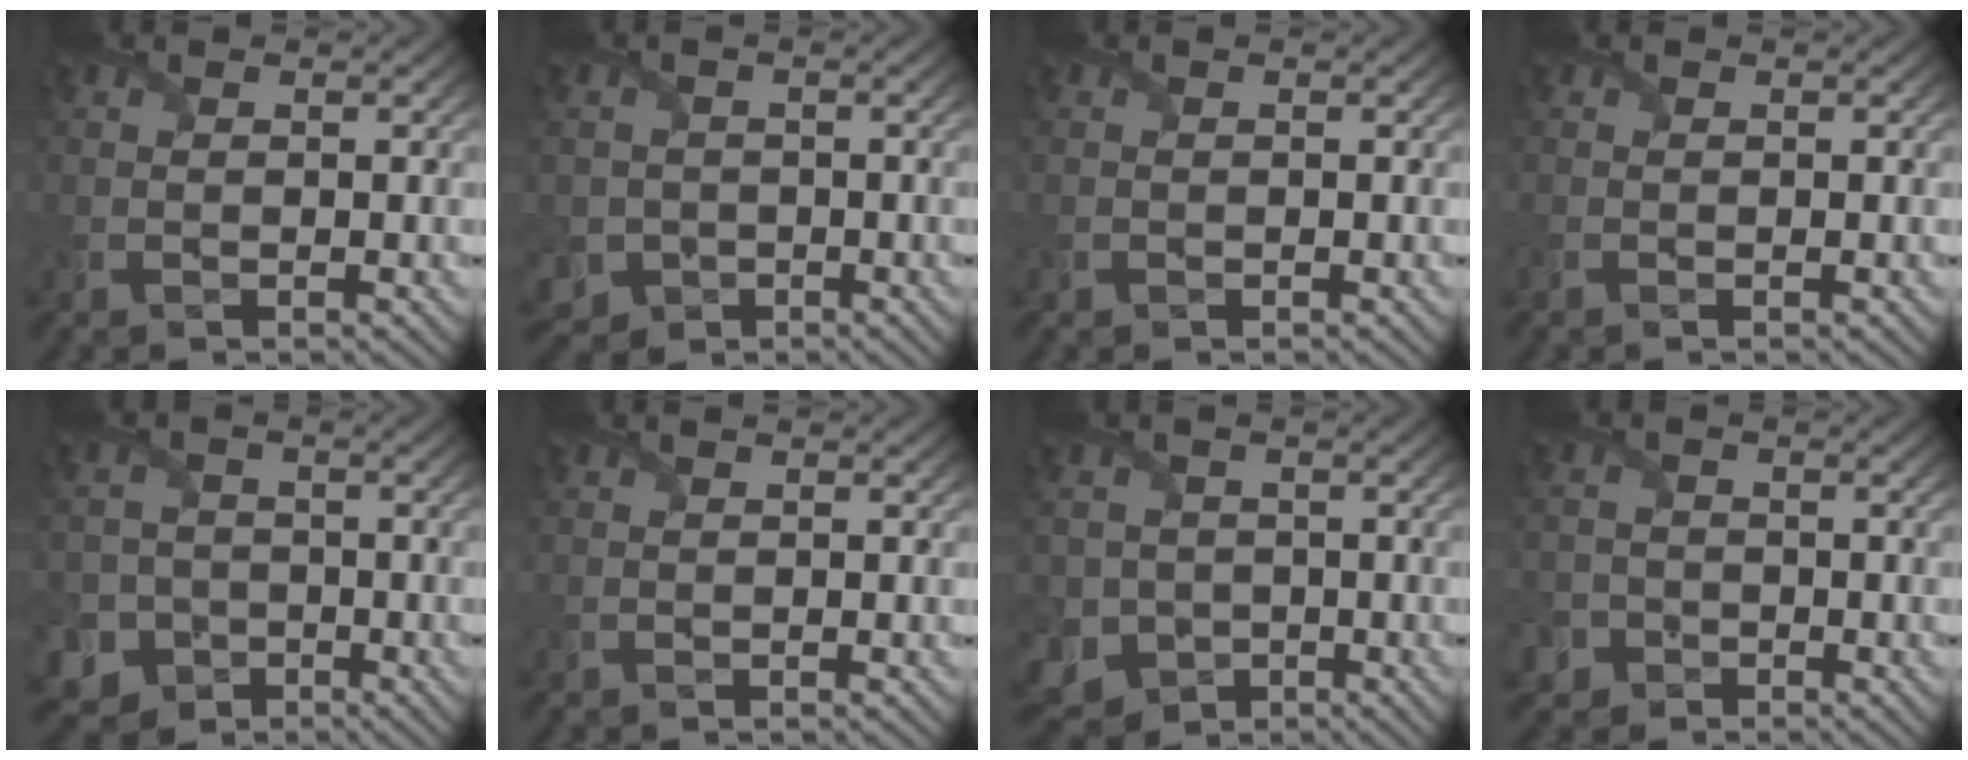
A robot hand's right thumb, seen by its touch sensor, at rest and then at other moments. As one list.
[{"total": 3.9, "force": [-1.4, 3.6, 0.8], "torque": [-0.028, -0.014, -0.032]}, {"total": 0.0}, {"total": 0.5, "force": [-0.3, 0.1, 0.4], "torque": [-0.013, -0.004, -0.008]}, {"total": 8.0, "force": [-3.8, 7.0, 1.3], "torque": [-0.042, -0.022, -0.091]}, {"total": 0.0}, {"total": 7.2, "force": [-2.2, 6.5, 2.3], "torque": [-0.069, -0.025, -0.054]}, {"total": 3.7, "force": [-2.1, 3.0, 0.6], "torque": [-0.009, -0.001, -0.050]}]